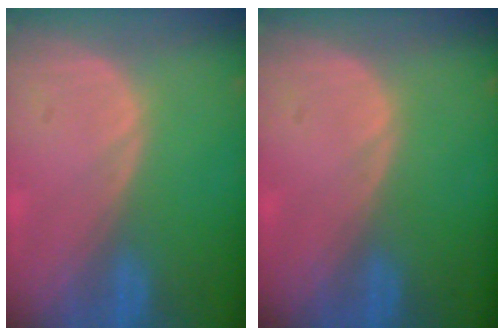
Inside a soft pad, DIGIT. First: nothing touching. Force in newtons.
{"total": 0.0}